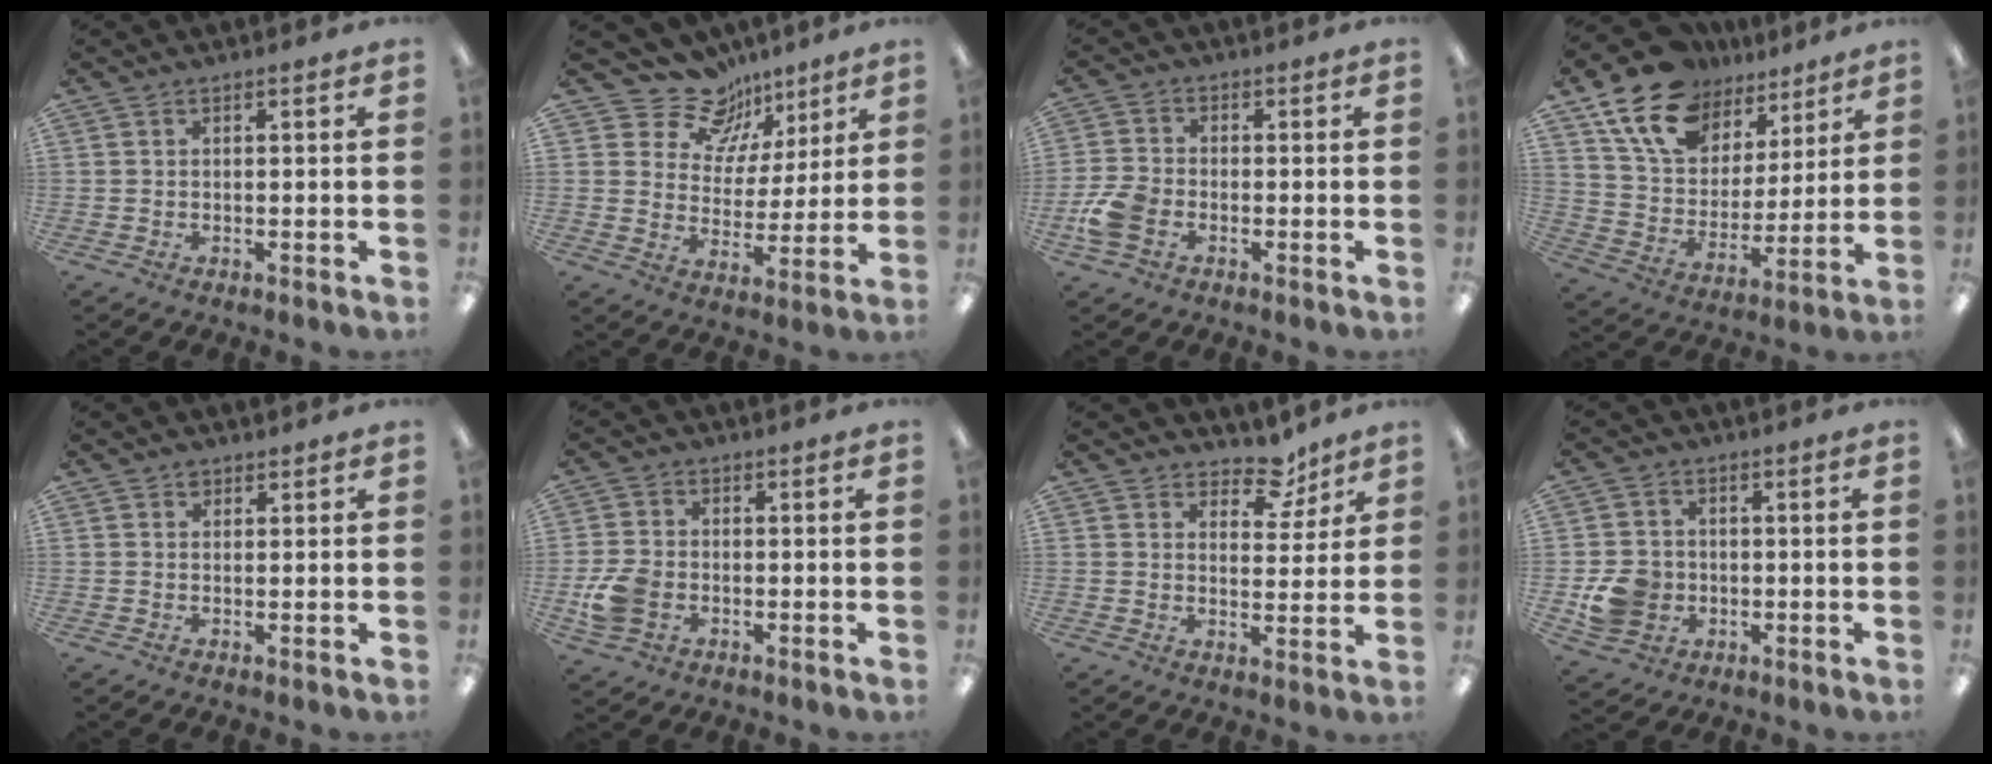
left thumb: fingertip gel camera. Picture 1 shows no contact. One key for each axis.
{"total": 12.8, "fx": 10.0, "fy": 7.8, "fz": 2.3, "tx": -0.053, "ty": -0.075, "tz": 0.189}
{"total": 7.7, "fx": -2.6, "fy": 5.5, "fz": 4.7, "tx": -0.098, "ty": 0.016, "tz": -0.046}
{"total": 17.2, "fx": 12.0, "fy": 10.5, "fz": 6.6, "tx": -0.134, "ty": -0.062, "tz": 0.225}
{"total": 1.4, "fx": 1.1, "fy": 0.8, "fz": 0.3, "tx": 0.001, "ty": -0.002, "tz": 0.018}
{"total": 7.7, "fx": -2.0, "fy": 6.0, "fz": 4.5, "tx": -0.089, "ty": 0.011, "tz": -0.035}
{"total": 7.8, "fx": 6.0, "fy": 4.1, "fz": 2.9, "tx": -0.030, "ty": -0.038, "tz": 0.103}
{"total": 8.5, "fx": -1.6, "fy": 7.6, "fz": 3.3, "tx": -0.065, "ty": 0.018, "tz": -0.024}